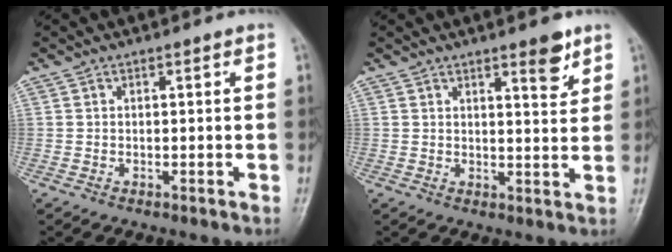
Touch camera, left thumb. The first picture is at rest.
{"total": 4.7, "force": [3.1, 1.3, 3.3], "torque": [-0.035, -0.022, 0.043]}